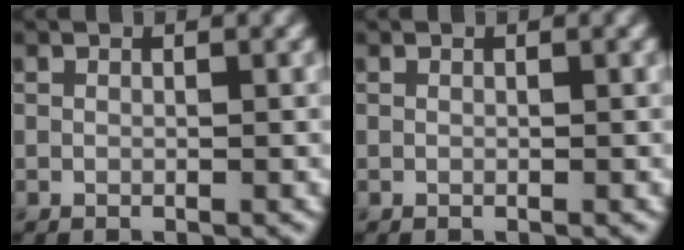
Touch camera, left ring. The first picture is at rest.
{"total": 0.0}